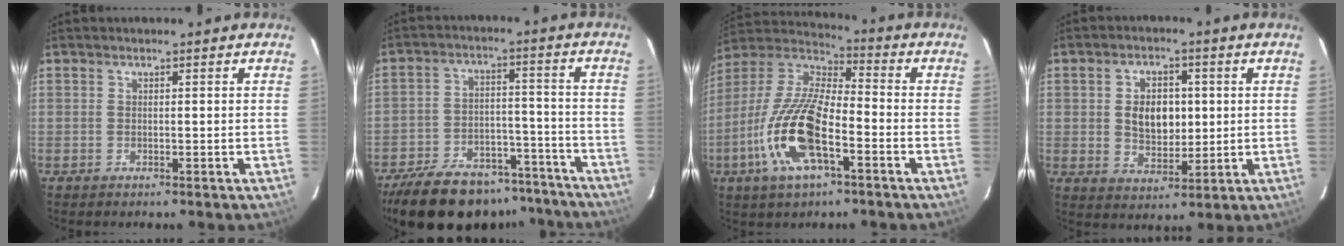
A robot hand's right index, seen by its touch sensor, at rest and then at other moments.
{"total": 23.6, "force": [-19.3, 9.6, 9.6], "torque": [-0.197, 0.024, -0.262]}
{"total": 17.7, "force": [-6.8, 6.1, 15.1], "torque": [-0.317, -0.013, -0.140]}
{"total": 8.1, "force": [0.9, 5.4, 5.9], "torque": [-0.105, 0.007, 0.024]}